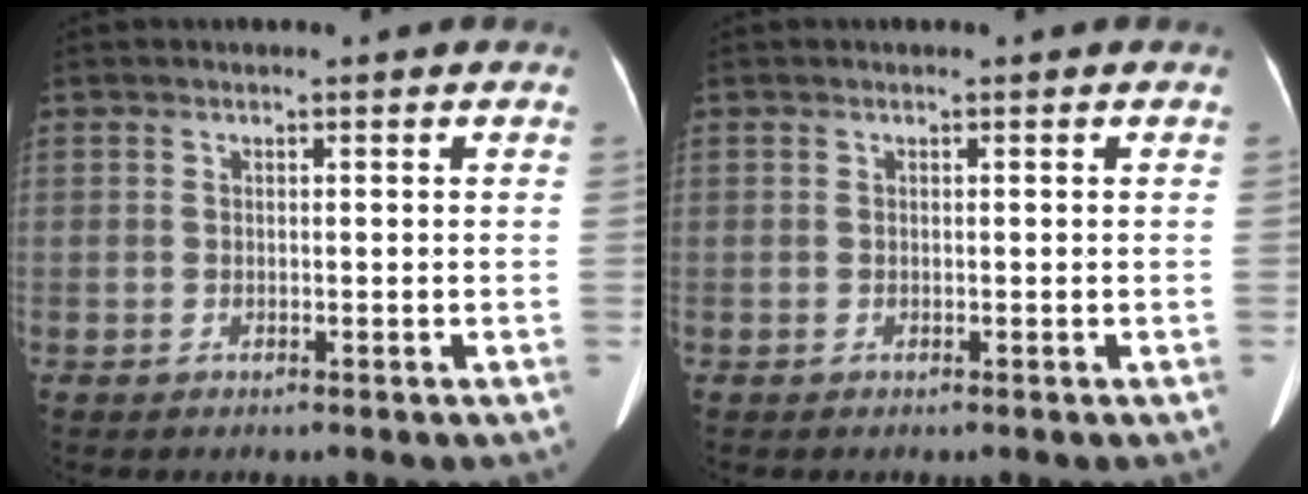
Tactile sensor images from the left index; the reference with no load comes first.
{"total": 0.0}